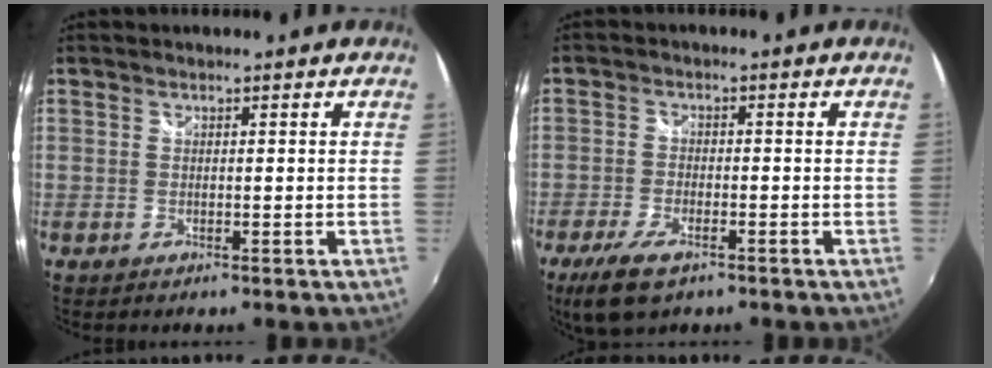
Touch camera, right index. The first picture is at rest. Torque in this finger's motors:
{"motor_torque": [0.50, -0.41, 0.09, 0.02]}